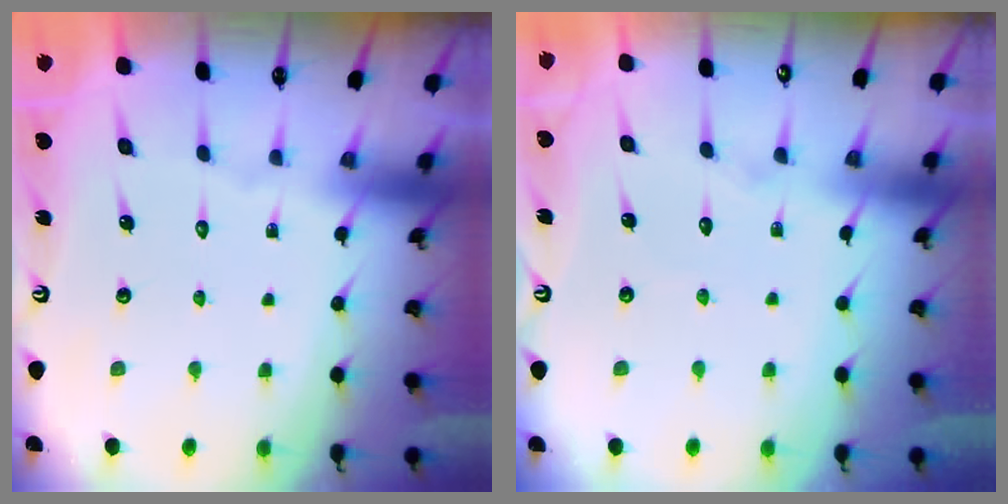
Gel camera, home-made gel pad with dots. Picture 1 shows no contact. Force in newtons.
{"total": 3.1, "press": 3.1, "slide": 0.3}